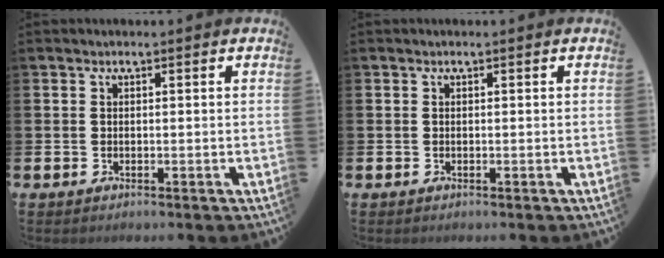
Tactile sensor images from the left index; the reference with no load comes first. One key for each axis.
{"total": 0.0}